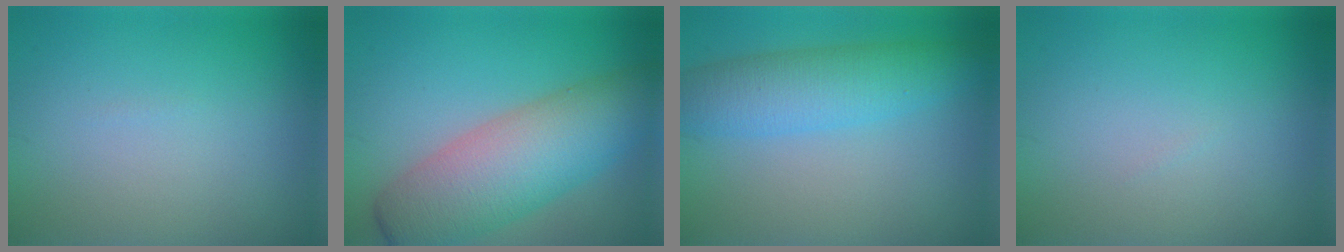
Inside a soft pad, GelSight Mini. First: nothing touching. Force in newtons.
{"total": 8.9, "press": 8.9, "slide": 0.3}
{"total": 5.4, "press": 5.4, "slide": 0.2}
{"total": 0.0}